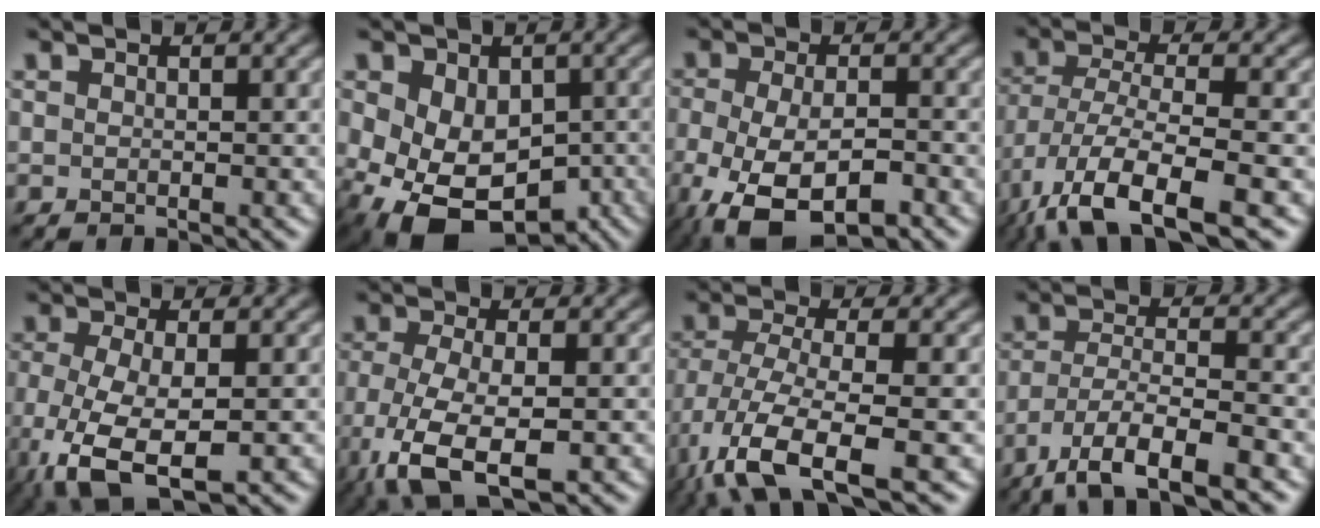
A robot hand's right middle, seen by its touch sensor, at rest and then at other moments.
{"total": 10.2, "force": [-3.1, 6.9, 6.9], "torque": [-0.126, -0.039, -0.035]}
{"total": 8.8, "force": [-4.7, 3.9, 6.4], "torque": [-0.132, -0.028, -0.078]}
{"total": 9.6, "force": [-5.5, 3.0, 7.2], "torque": [-0.140, -0.013, -0.105]}
{"total": 7.0, "force": [-2.6, 2.9, 5.7], "torque": [-0.134, -0.016, -0.047]}
{"total": 7.1, "force": [-2.9, 2.8, 5.8], "torque": [-0.137, -0.018, -0.057]}
{"total": 9.0, "force": [-4.6, 2.9, 7.2], "torque": [-0.155, -0.018, -0.092]}
{"total": 7.8, "force": [-5.3, 2.1, 5.4], "torque": [-0.097, -0.005, -0.098]}